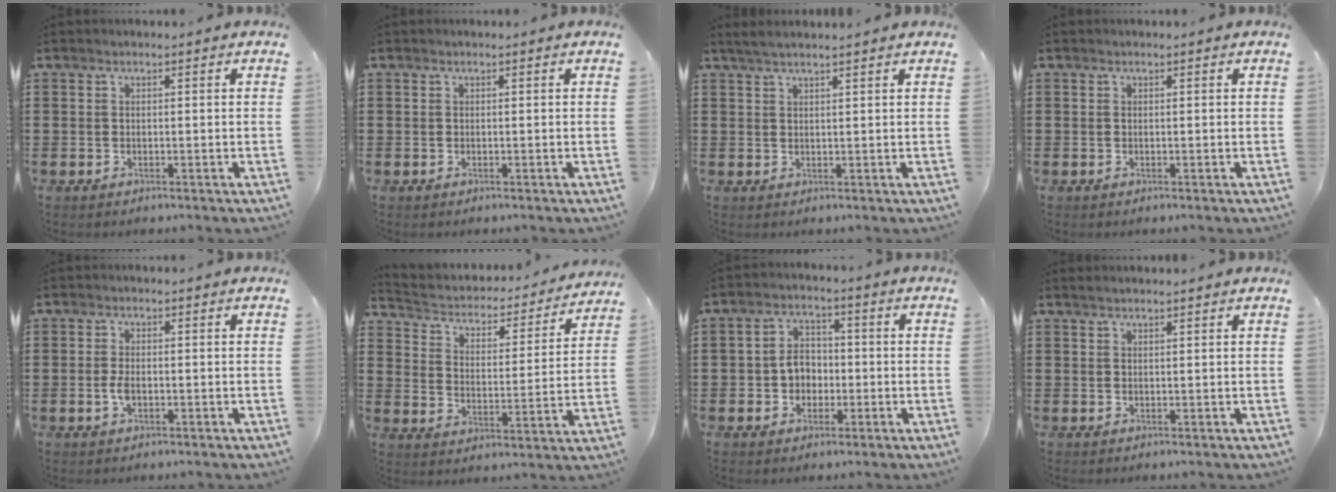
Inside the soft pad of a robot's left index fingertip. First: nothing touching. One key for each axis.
{"total": 0.0}
{"total": 2.0, "fx": 1.7, "fy": 0.1, "fz": 1.1, "tx": -0.024, "ty": 0.001, "tz": 0.032}
{"total": 0.0}
{"total": 2.5, "fx": -0.5, "fy": 1.1, "fz": 2.2, "tx": -0.057, "ty": -0.004, "tz": -0.013}
{"total": 2.5, "fx": 2.2, "fy": 1.1, "fz": 0.7, "tx": -0.030, "ty": -0.021, "tz": 0.026}
{"total": 4.4, "fx": -0.9, "fy": 3.6, "fz": 2.4, "tx": -0.053, "ty": 0.010, "tz": -0.021}
{"total": 0.8, "fx": 0.8, "fy": 0.1, "fz": 0.3, "tx": -0.005, "ty": 0.001, "tz": 0.015}